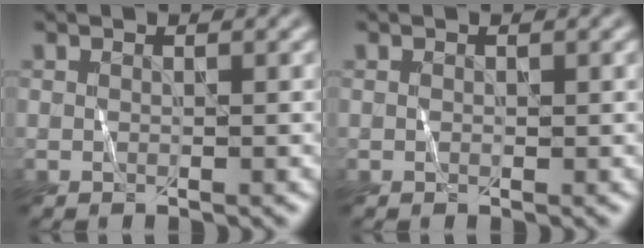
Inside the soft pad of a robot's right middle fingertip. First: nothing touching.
{"total": 0.0}